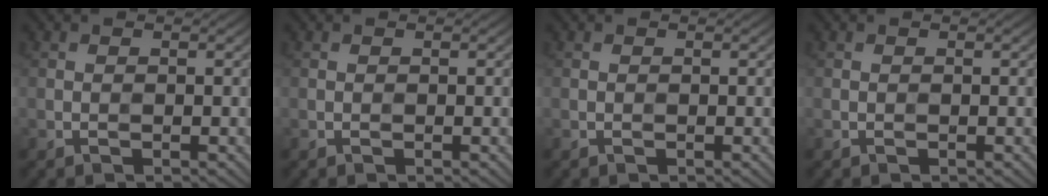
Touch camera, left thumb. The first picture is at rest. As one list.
[{"total": 0.0}, {"total": 0.0}, {"total": 0.0}]